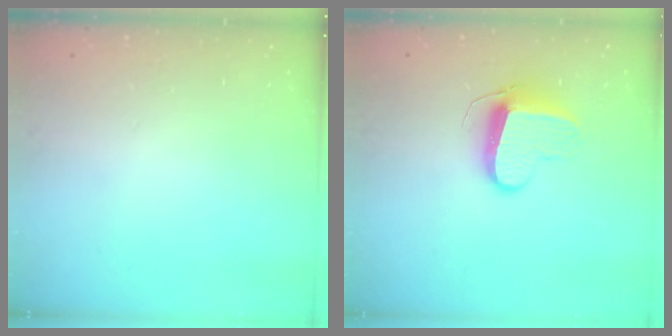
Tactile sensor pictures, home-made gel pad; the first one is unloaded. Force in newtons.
{"total": 9.8, "press": 9.8, "slide": 0.4}